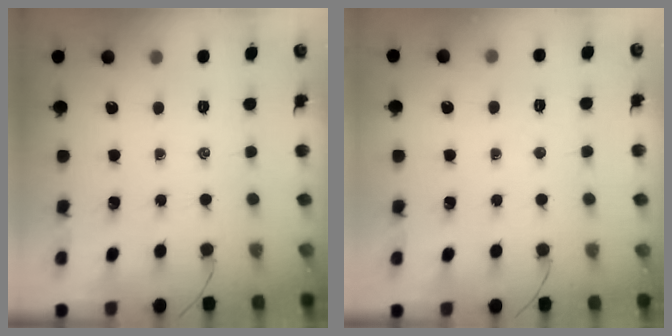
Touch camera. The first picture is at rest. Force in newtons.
{"total": 2.6, "press": 2.6, "slide": 0.5}